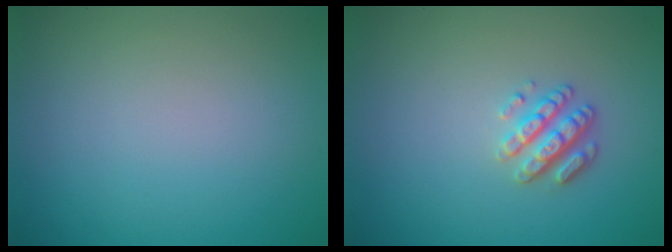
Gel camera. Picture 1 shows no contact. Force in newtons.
{"total": 2.8, "press": 2.5, "slide": 1.0}